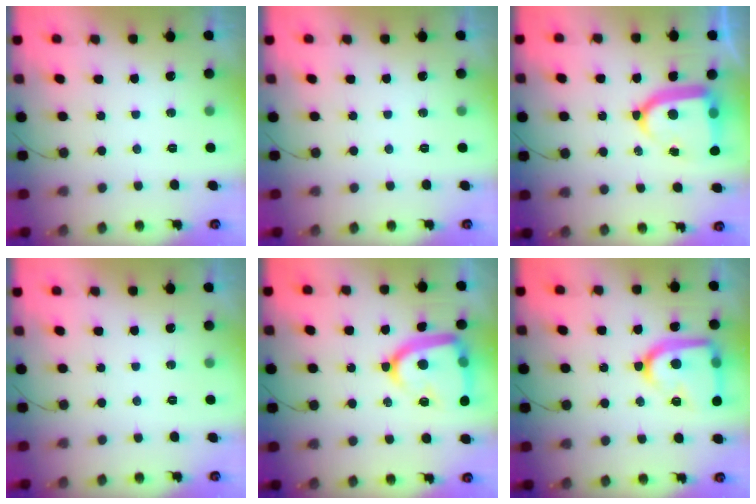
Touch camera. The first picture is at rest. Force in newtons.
{"total": 0.0}
{"total": 15.7, "press": 15.7, "slide": 1.5}
{"total": 0.0}
{"total": 17.5, "press": 17.5, "slide": 1.3}
{"total": 20.3, "press": 20.3, "slide": 1.9}